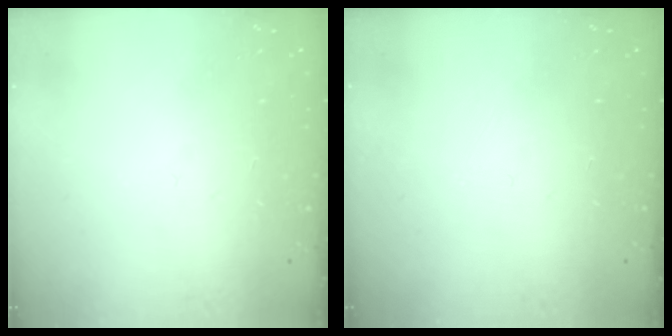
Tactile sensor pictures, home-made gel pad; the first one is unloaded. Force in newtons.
{"total": 0.0}